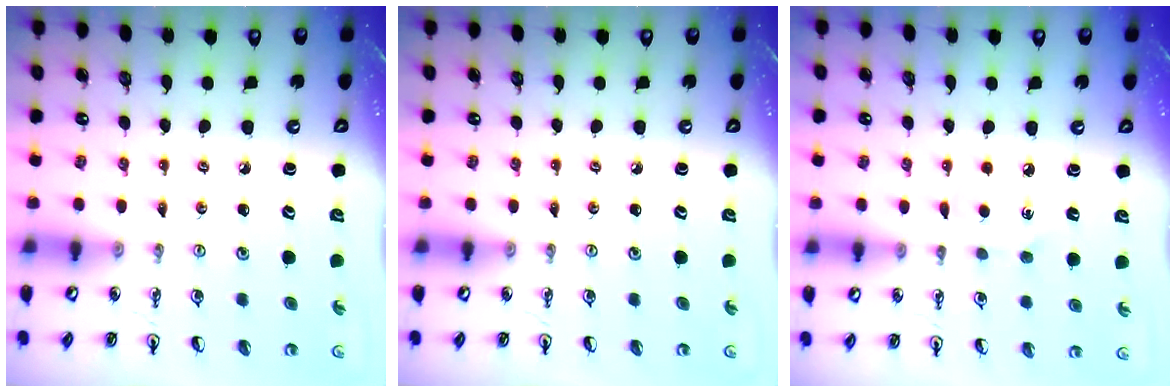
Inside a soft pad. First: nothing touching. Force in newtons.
{"total": 0.0}
{"total": 5.1, "press": 5.1, "slide": 0.5}